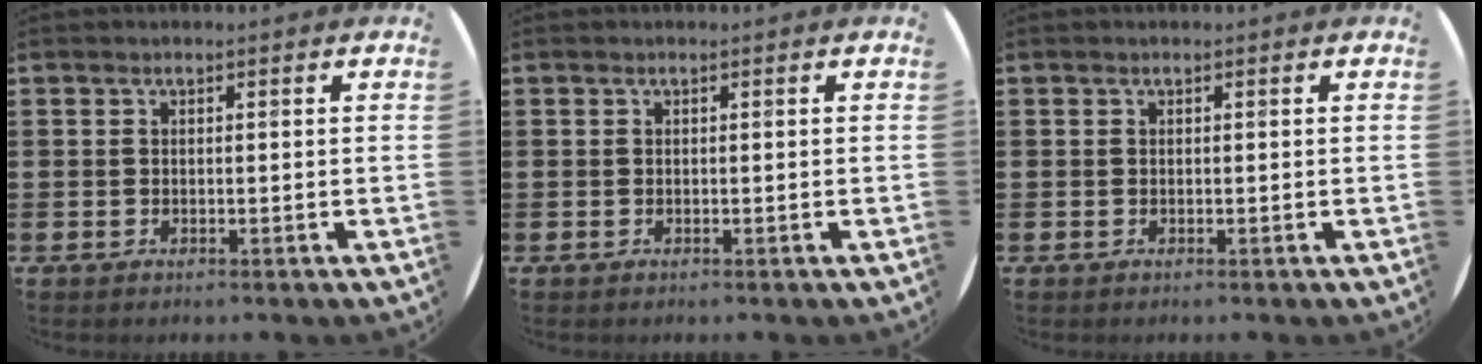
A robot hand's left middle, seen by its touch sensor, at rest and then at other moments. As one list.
[{"total": 0.0}, {"total": 0.0}]